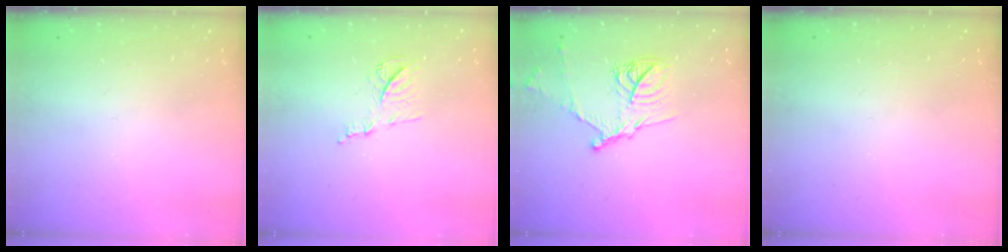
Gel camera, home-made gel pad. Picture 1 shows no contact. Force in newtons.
{"total": 9.1, "press": 9.1, "slide": 0.5}
{"total": 13.6, "press": 13.6, "slide": 1.1}
{"total": 0.0}